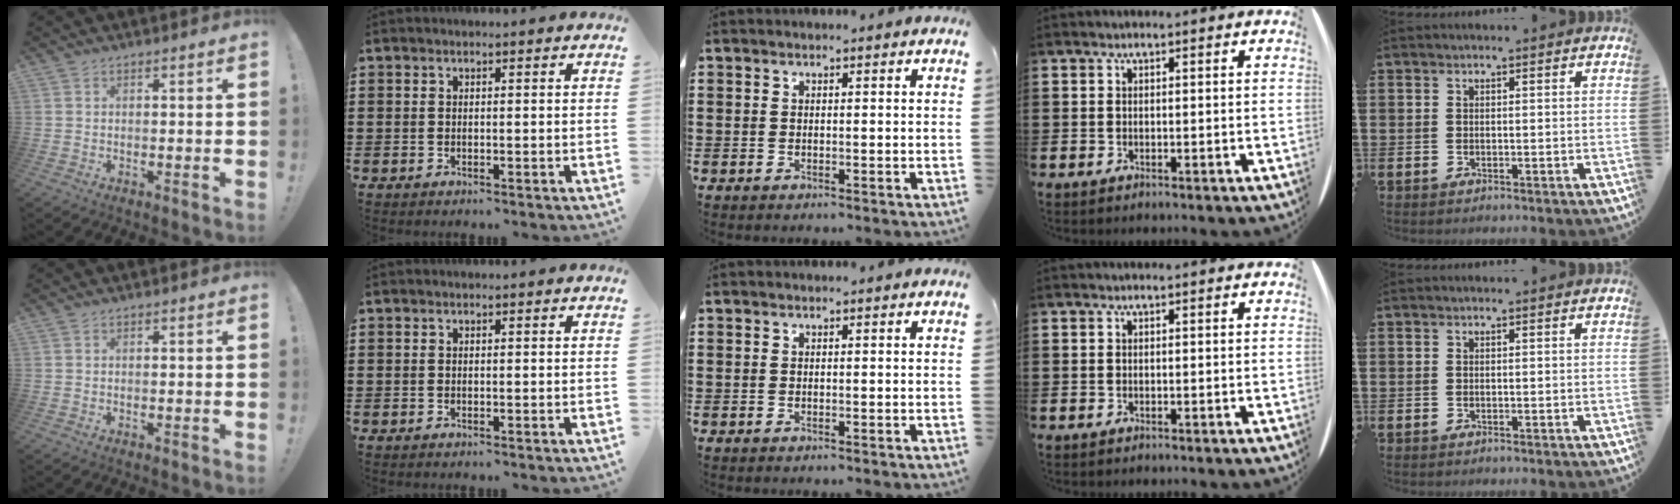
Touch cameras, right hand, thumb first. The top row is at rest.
{}